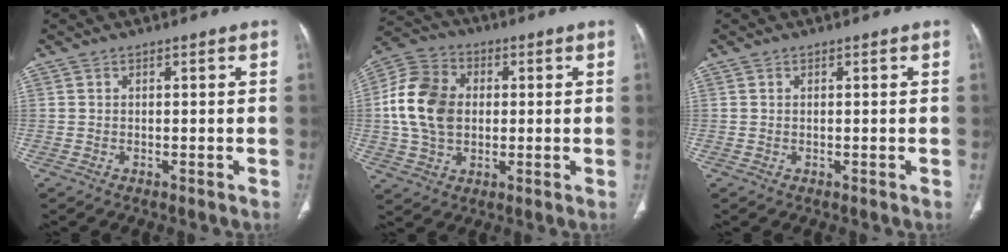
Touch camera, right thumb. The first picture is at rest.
{"total": 13.9, "force": [0.7, 10.4, 9.2], "torque": [-0.164, 0.018, 0.011]}
{"total": 0.0}